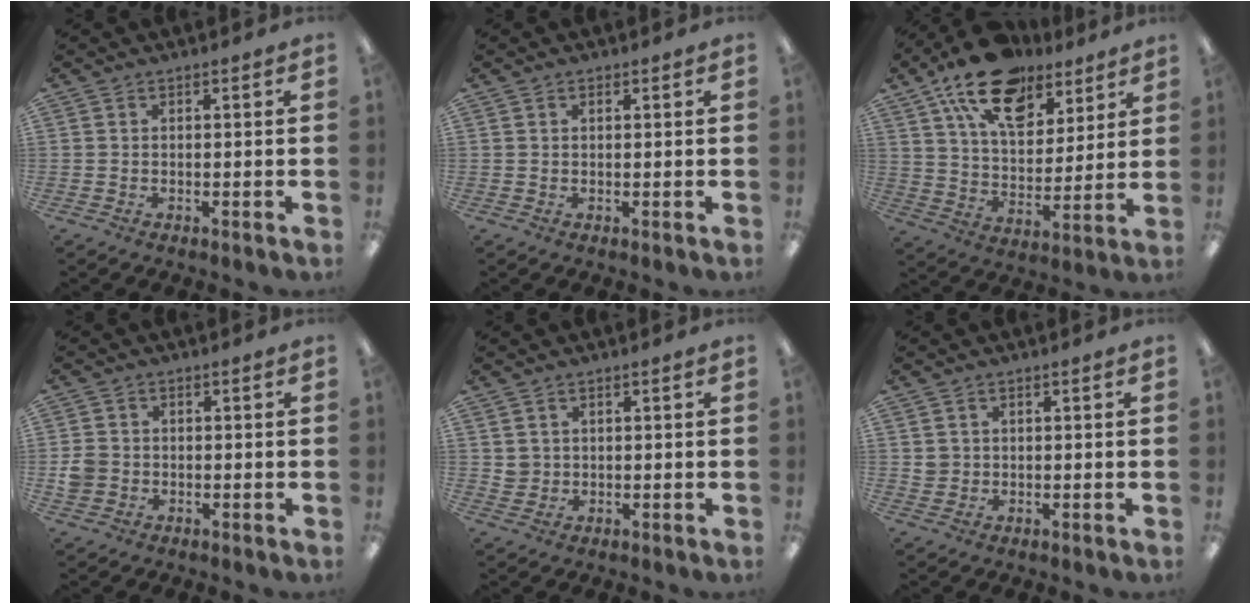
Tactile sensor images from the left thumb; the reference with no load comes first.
{"total": 0.6, "force": [0.4, 0.4, 0.3], "torque": [-0.006, 0.003, 0.007]}
{"total": 18.8, "force": [12.6, 9.9, 9.9], "torque": [-0.174, -0.061, 0.226]}
{"total": 3.8, "force": [-0.6, 3.6, 1.2], "torque": [-0.013, 0.005, -0.012]}
{"total": 2.6, "force": [1.1, 2.3, 0.2], "torque": [-0.002, -0.001, 0.020]}
{"total": 2.3, "force": [0.7, 2.2, 0.4], "torque": [-0.003, 0.000, 0.010]}